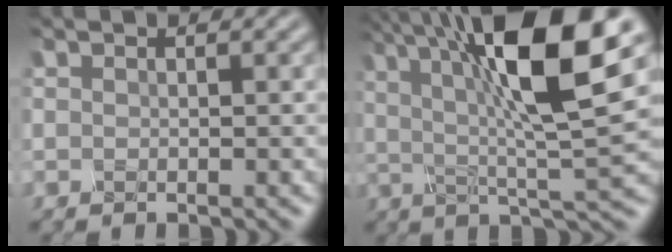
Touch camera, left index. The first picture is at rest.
{"total": 12.5, "force": [3.9, 3.1, 11.5], "torque": [-0.189, 0.010, 0.061]}